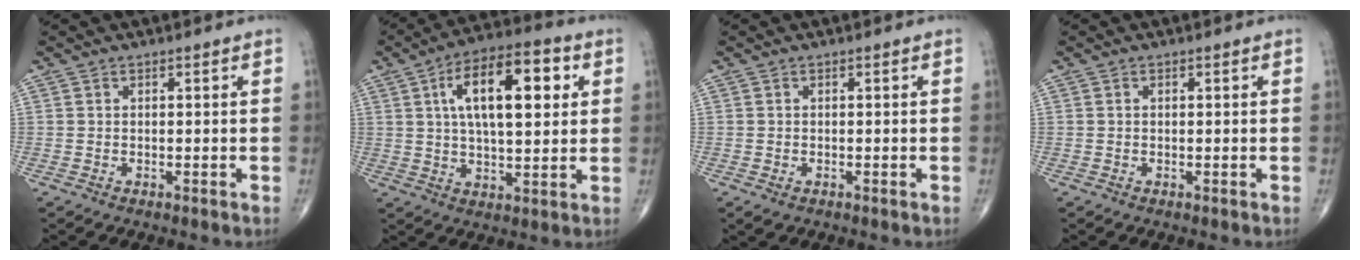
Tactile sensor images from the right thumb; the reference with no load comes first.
{"total": 16.8, "force": [4.6, 7.2, 14.5], "torque": [-0.216, 0.008, 0.071]}
{"total": 1.2, "force": [-0.5, 0.7, 0.8], "torque": [-0.015, 0.000, -0.005]}
{"total": 0.0}